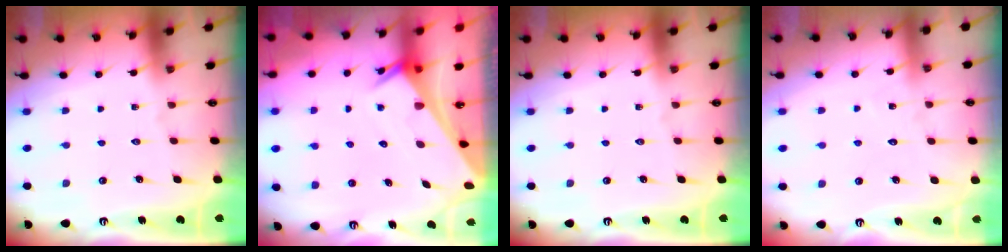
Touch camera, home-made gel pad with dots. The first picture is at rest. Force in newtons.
{"total": 2.5, "press": 2.5, "slide": 0.1}
{"total": 0.0}
{"total": 5.7, "press": 5.7, "slide": 0.5}